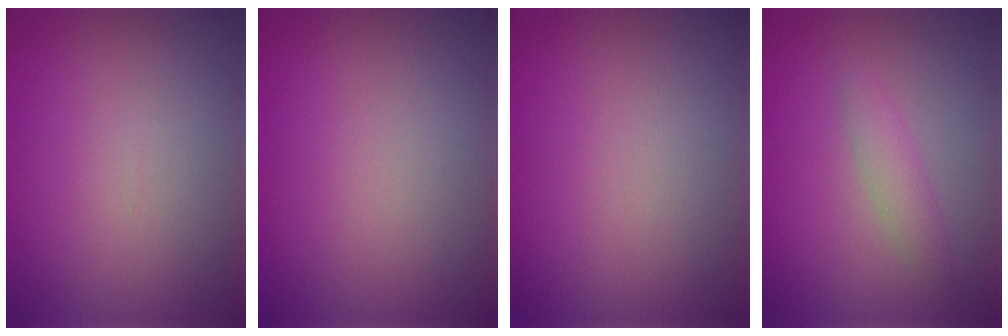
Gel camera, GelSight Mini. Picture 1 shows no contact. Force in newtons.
{"total": 0.0}
{"total": 0.0}
{"total": 1.9, "press": 1.9, "slide": 0.1}